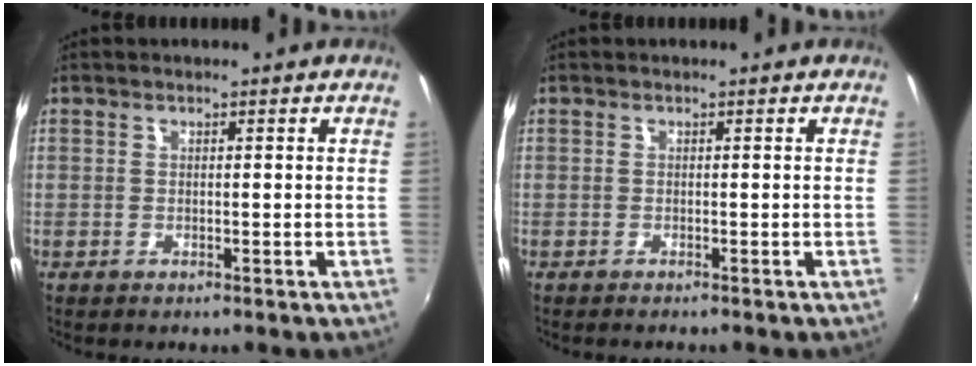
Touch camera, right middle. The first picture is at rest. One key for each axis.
{"total": 0.6, "fx": -0.6, "fy": 0.2, "fz": 0.2, "tx": -0.004, "ty": -0.004, "tz": -0.010}